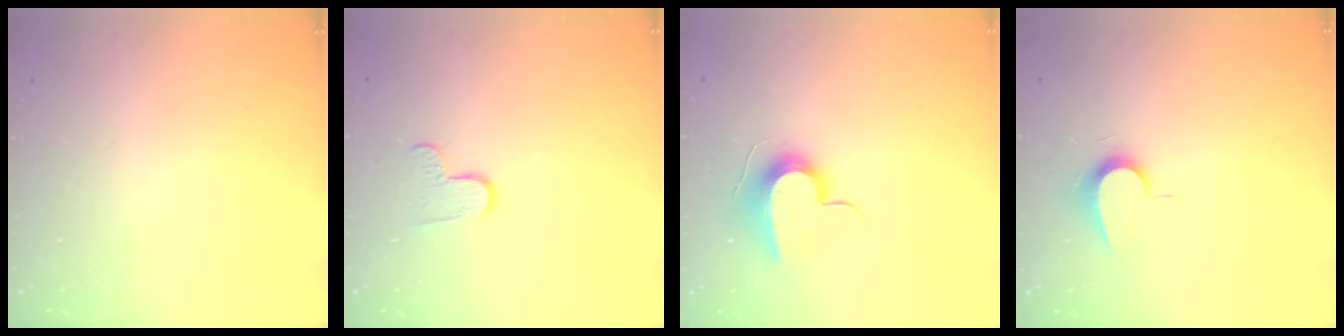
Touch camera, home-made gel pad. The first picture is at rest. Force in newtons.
{"total": 4.5, "press": 4.5, "slide": 0.4}
{"total": 10.8, "press": 10.8, "slide": 0.2}
{"total": 6.9, "press": 6.9, "slide": 0.6}